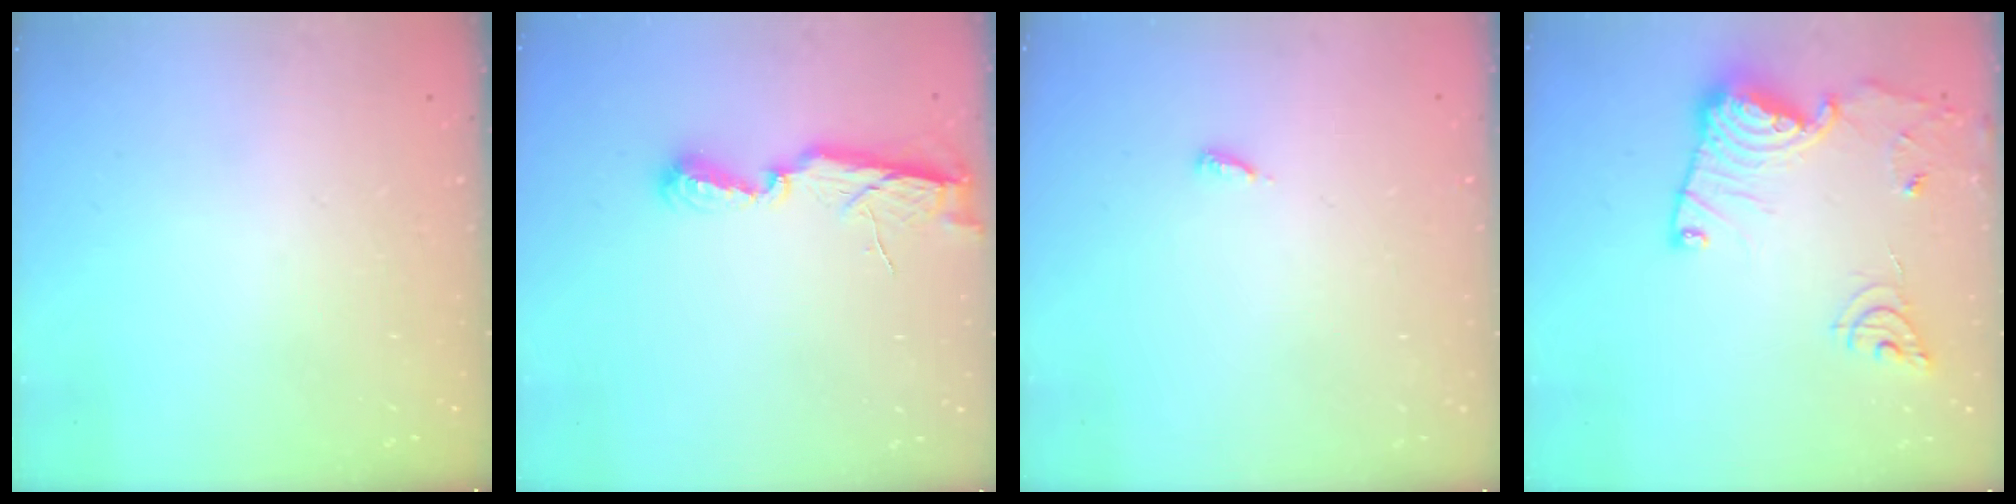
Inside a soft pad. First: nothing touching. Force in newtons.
{"total": 7.0, "press": 7.0, "slide": 0.5}
{"total": 2.9, "press": 2.9, "slide": 0.2}
{"total": 15.7, "press": 15.6, "slide": 1.7}